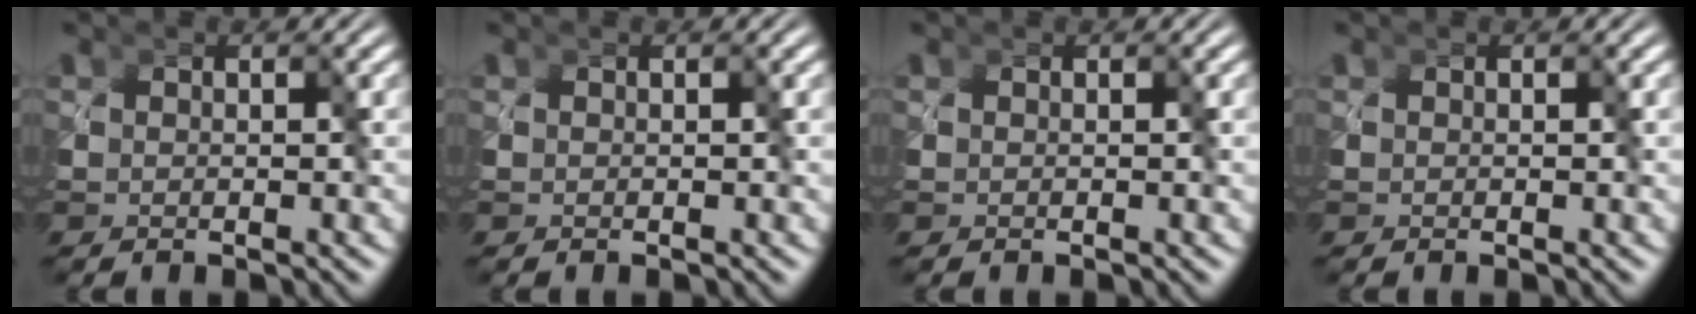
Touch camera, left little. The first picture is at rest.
{"total": 0.0}
{"total": 0.0}
{"total": 0.0}